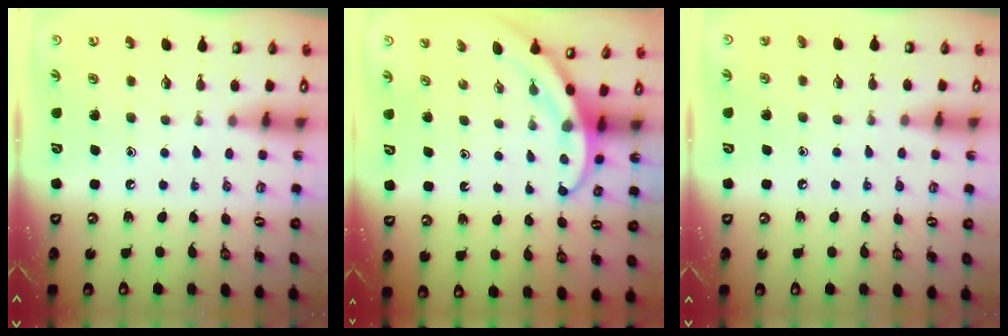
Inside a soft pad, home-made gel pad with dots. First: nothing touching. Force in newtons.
{"total": 3.7, "press": 3.7, "slide": 0.3}
{"total": 2.3, "press": 2.3, "slide": 0.2}